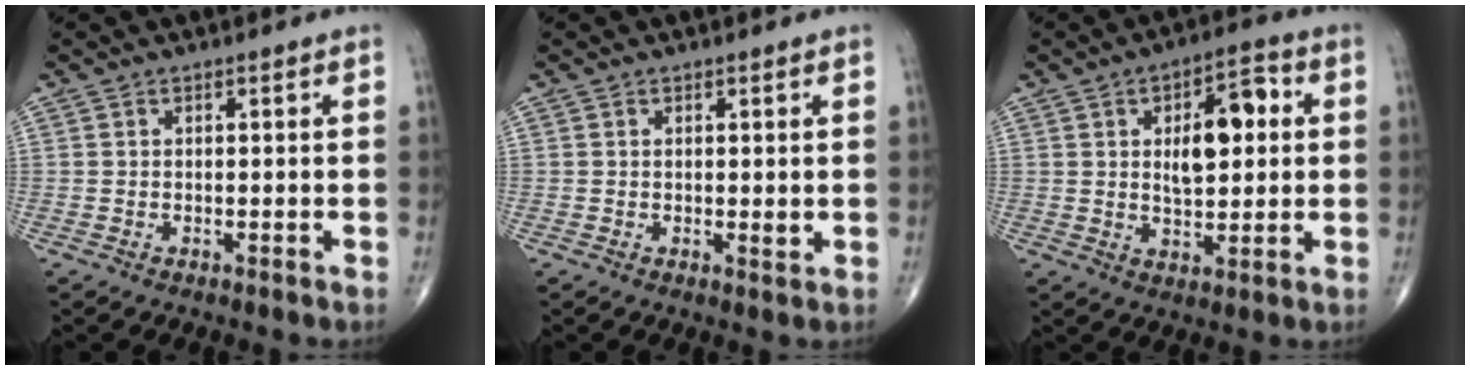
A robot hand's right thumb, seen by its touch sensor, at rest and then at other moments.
{"total": 1.2, "force": [0.1, 0.3, 1.1], "torque": [-0.018, -0.005, 0.002]}
{"total": 11.4, "force": [2.1, 5.6, 9.7], "torque": [-0.115, 0.008, 0.031]}